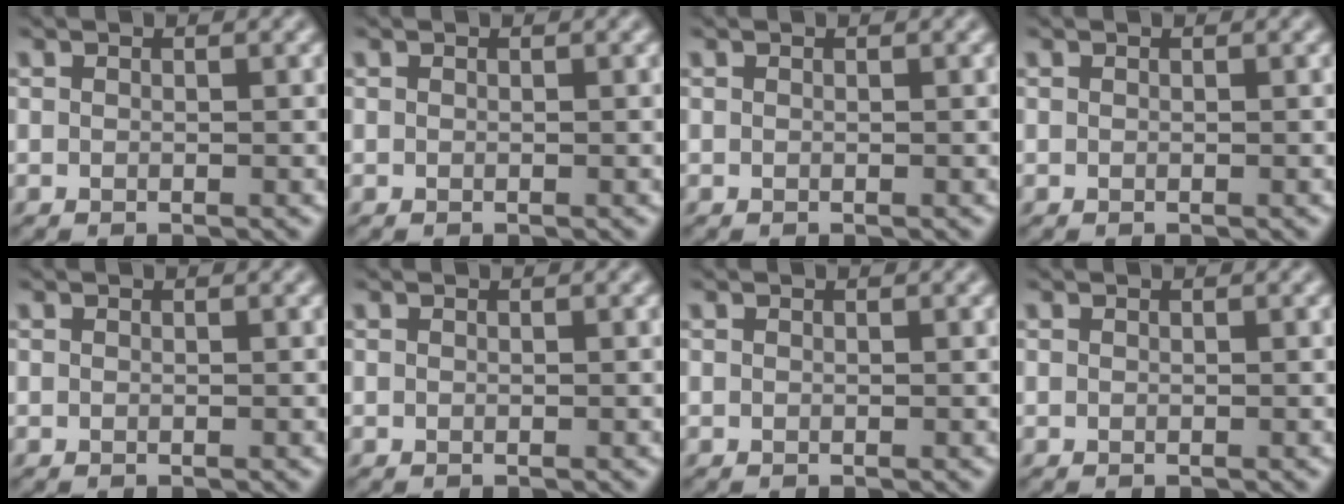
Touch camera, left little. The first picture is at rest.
{"total": 0.0}
{"total": 0.0}
{"total": 0.0}
{"total": 0.0}
{"total": 0.0}
{"total": 0.0}
{"total": 0.0}